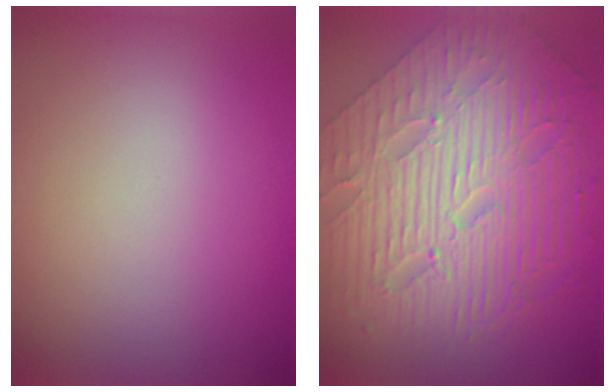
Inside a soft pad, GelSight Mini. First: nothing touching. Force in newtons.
{"total": 10.8, "press": 7.2, "slide": 8.1}